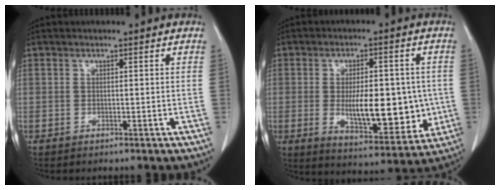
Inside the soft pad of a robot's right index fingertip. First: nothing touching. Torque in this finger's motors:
{"motor_torque": [0.50, 0.04, 0.29, 0.12]}